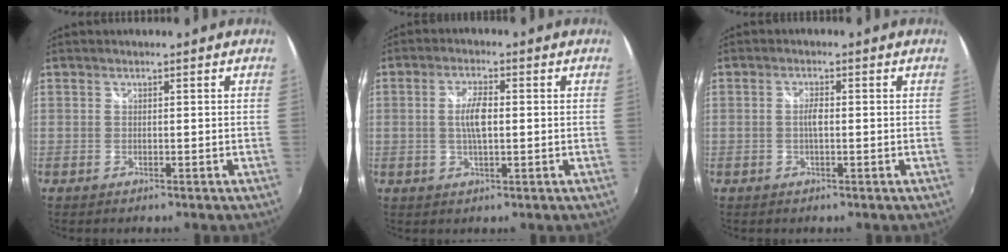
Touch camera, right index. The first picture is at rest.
{"total": 4.9, "force": [0.1, 1.7, 4.6], "torque": [-0.089, 0.003, 0.002]}
{"total": 2.0, "force": [-0.2, 0.6, 1.9], "torque": [-0.036, 0.002, -0.005]}